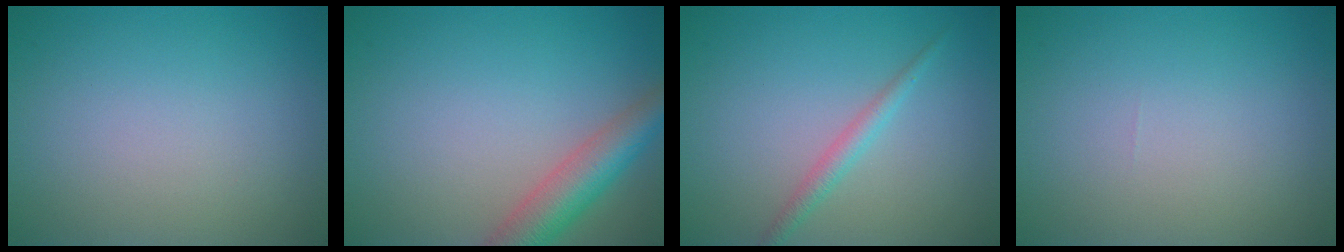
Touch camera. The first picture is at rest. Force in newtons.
{"total": 4.9, "press": 4.9, "slide": 0.2}
{"total": 1.6, "press": 1.6, "slide": 0.1}
{"total": 0.0}